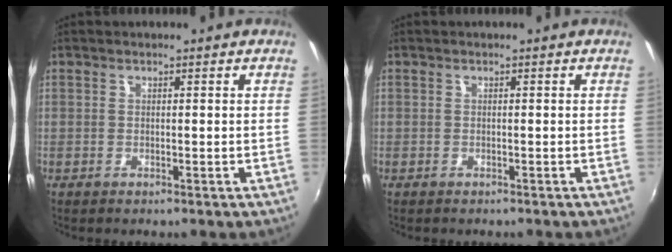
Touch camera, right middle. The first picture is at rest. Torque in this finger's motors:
{"motor_torque": [0.58, -0.79, 0.00, 0.00]}